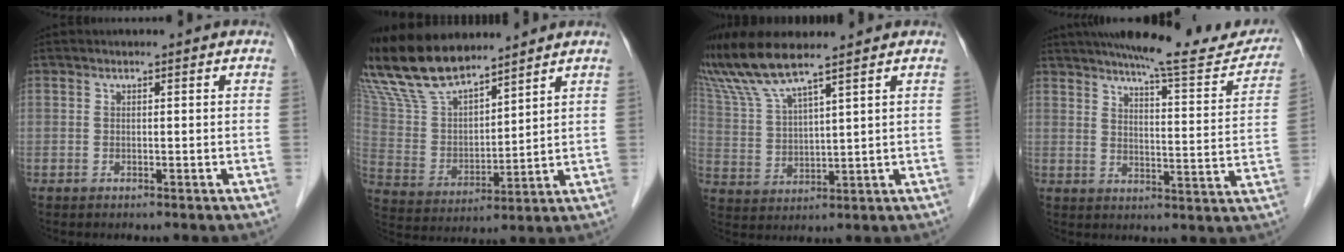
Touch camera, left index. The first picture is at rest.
{"total": 15.8, "force": [13.9, 3.5, 6.7], "torque": [-0.150, 0.015, 0.280]}
{"total": 9.2, "force": [7.8, -0.4, 4.9], "torque": [-0.114, 0.006, 0.158]}
{"total": 17.5, "force": [15.7, 2.2, 7.5], "torque": [-0.098, -0.020, 0.200]}